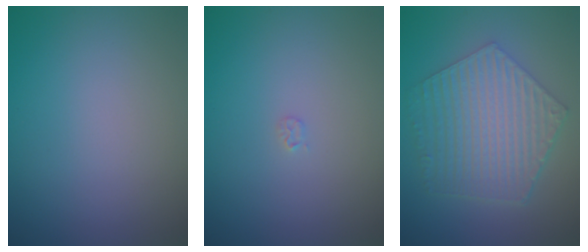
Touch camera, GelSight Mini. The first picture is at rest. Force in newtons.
{"total": 0.5, "press": 0.5, "slide": 0.1}
{"total": 6.2, "press": 4.5, "slide": 4.2}